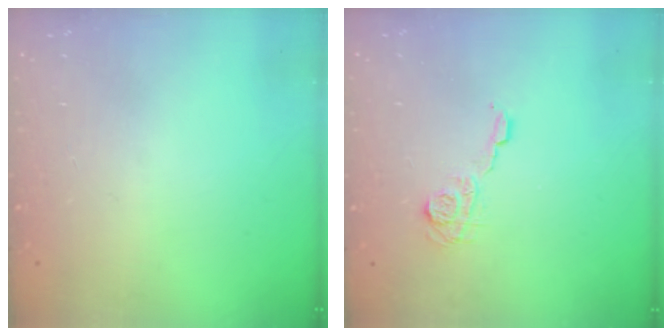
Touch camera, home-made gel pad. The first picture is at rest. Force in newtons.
{"total": 7.8, "press": 7.8, "slide": 0.1}